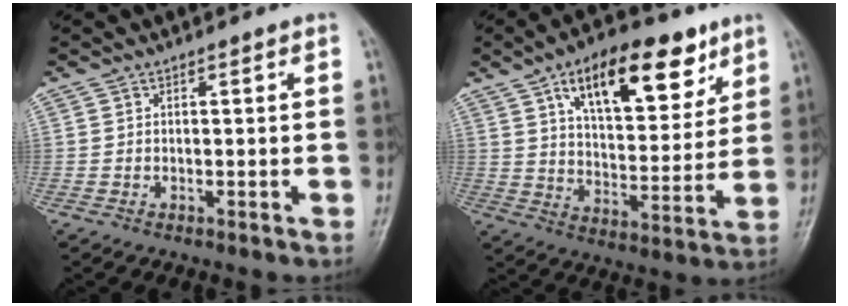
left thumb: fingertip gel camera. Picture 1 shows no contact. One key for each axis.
{"total": 19.7, "fx": 10.4, "fy": 9.2, "fz": 14.0, "tx": -0.166, "ty": -0.035, "tz": 0.167}